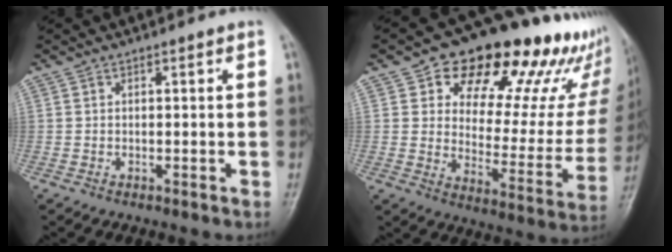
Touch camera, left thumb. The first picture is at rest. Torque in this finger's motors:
{"motor_torque": [0.73, 0.65, 1.45, -1.32, 0.18]}